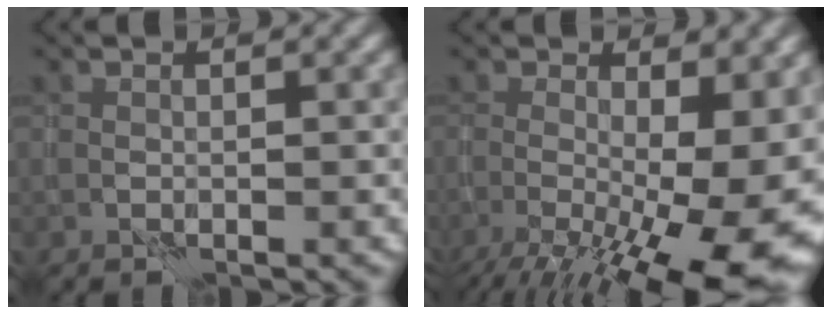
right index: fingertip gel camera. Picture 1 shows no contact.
{"total": 16.6, "force": [-4.1, 6.2, 14.9], "torque": [-0.195, -0.028, -0.044]}